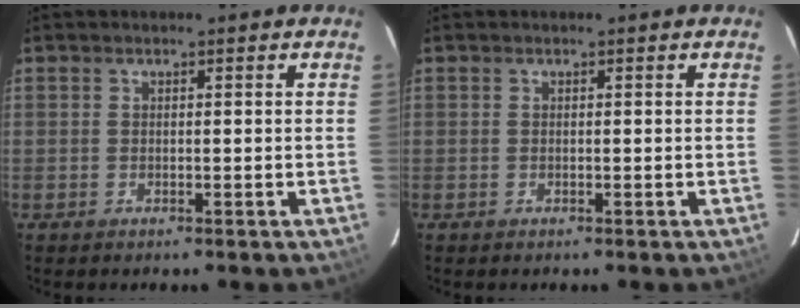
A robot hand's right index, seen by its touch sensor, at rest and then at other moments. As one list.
[{"total": 0.0}]